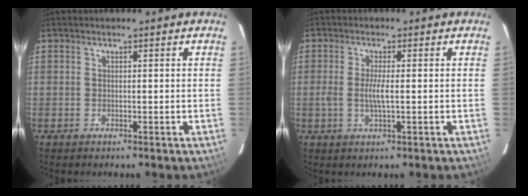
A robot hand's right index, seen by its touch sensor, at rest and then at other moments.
{"total": 3.3, "force": [-0.3, 0.4, 3.2], "torque": [-0.064, -0.003, -0.007]}